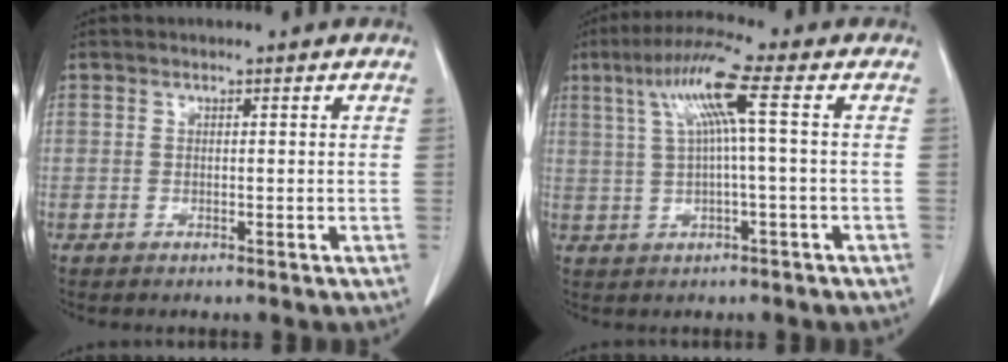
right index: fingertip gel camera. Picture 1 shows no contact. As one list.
[{"total": 8.4, "force": [1.9, -0.3, 8.2], "torque": [-0.158, 0.028, 0.042]}]